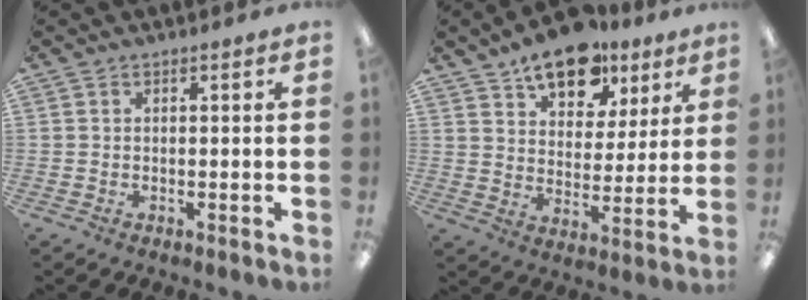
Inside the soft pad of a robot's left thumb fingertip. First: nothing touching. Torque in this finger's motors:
{"motor_torque": [0.40, 0.52, 1.40, -1.37, 0.12]}